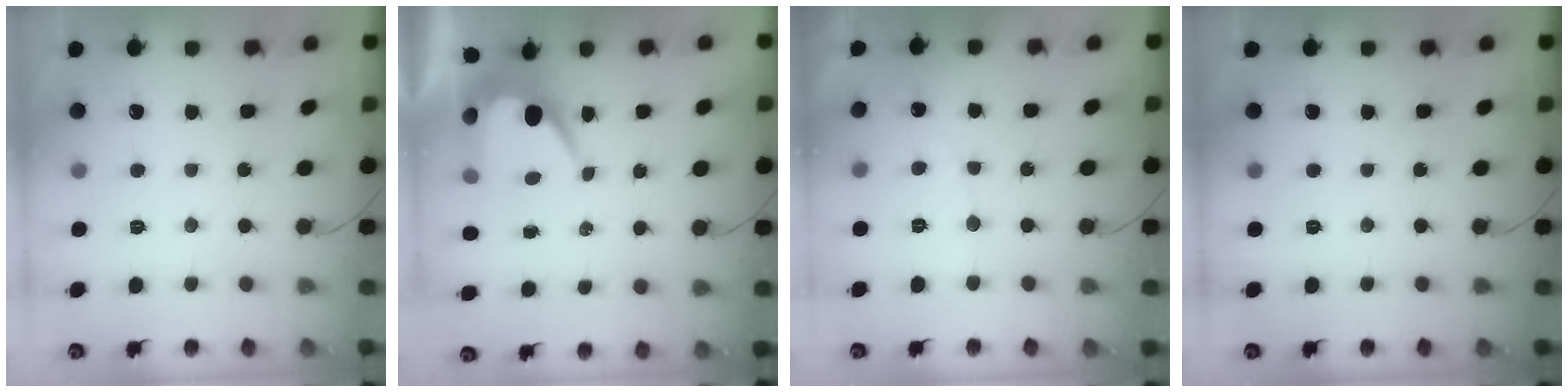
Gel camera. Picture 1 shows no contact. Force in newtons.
{"total": 7.0, "press": 7.0, "slide": 0.4}
{"total": 2.6, "press": 2.6, "slide": 0.2}
{"total": 0.0}